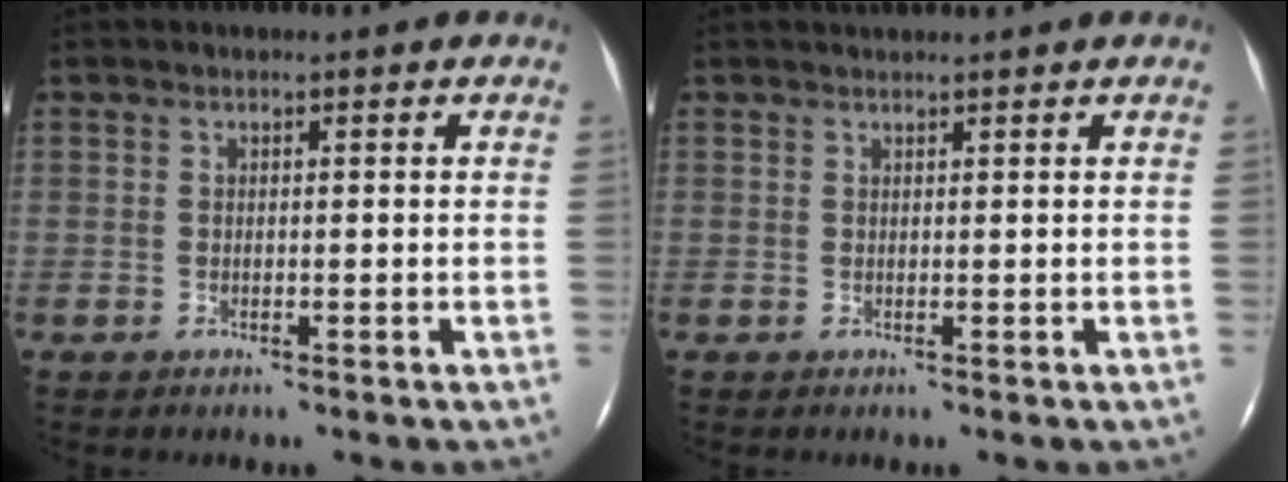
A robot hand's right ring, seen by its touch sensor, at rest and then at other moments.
{"total": 1.1, "force": [1.0, -0.3, 0.3], "torque": [-0.013, -0.003, 0.014]}